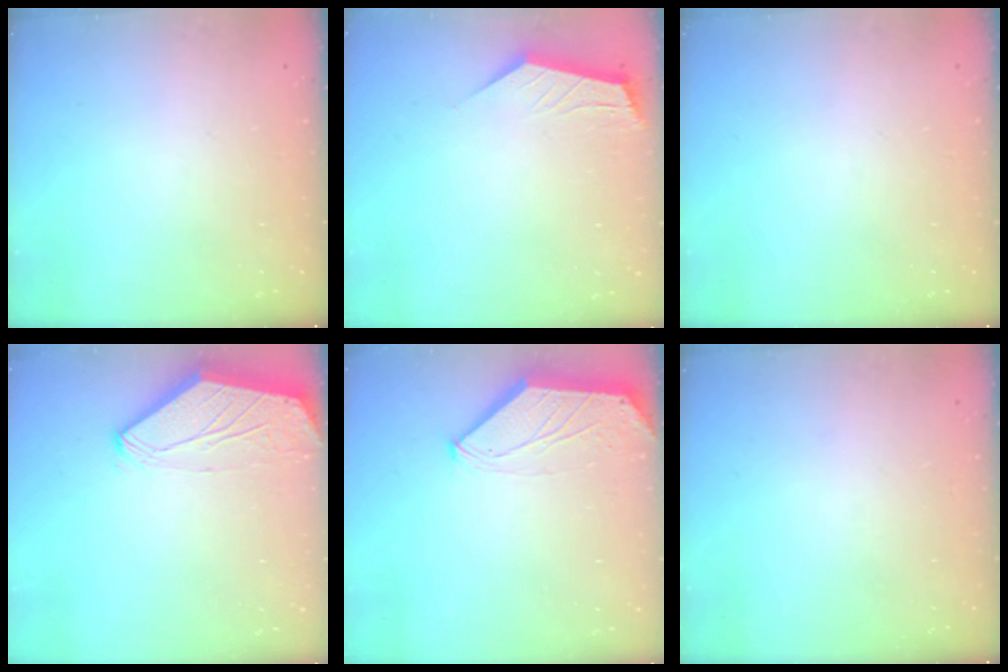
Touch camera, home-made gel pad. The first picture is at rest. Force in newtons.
{"total": 2.0, "press": 2.0, "slide": 0.3}
{"total": 0.0}
{"total": 0.0}
{"total": 0.0}
{"total": 0.0}